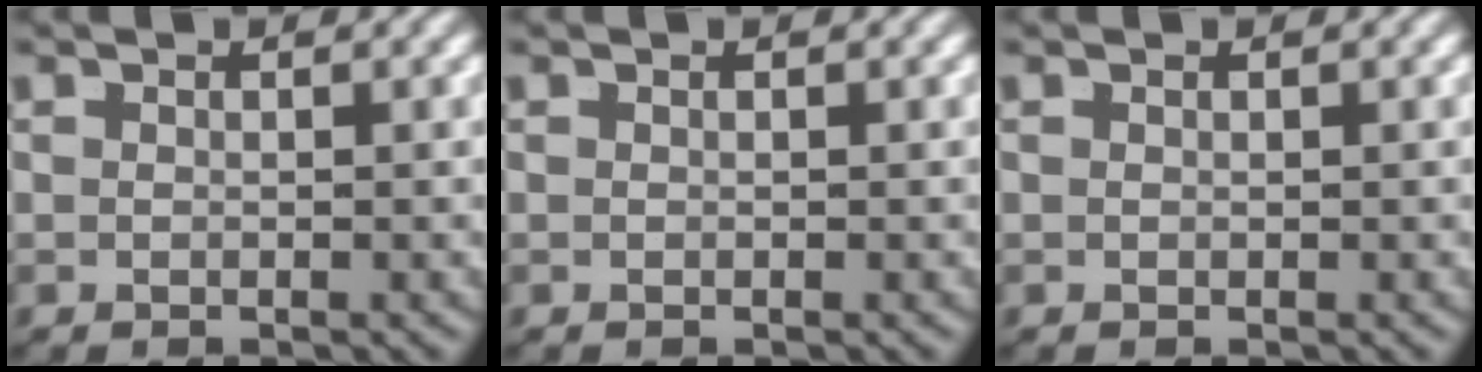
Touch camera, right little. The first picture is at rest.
{"total": 0.0}
{"total": 0.0}